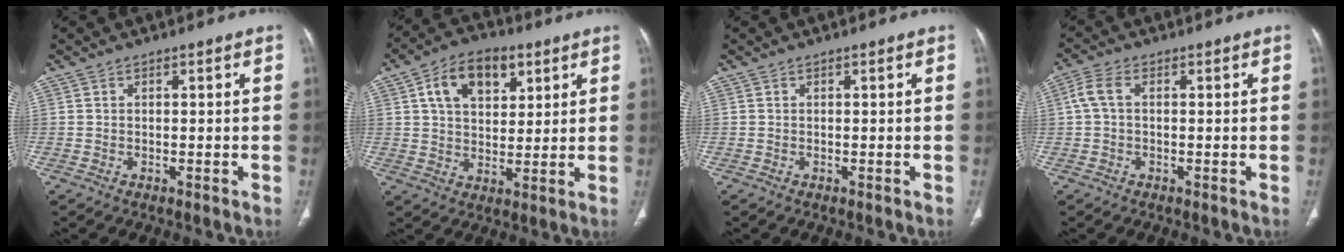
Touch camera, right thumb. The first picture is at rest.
{"total": 12.1, "force": [5.0, 7.7, 7.9], "torque": [-0.100, -0.006, 0.081]}
{"total": 0.0}
{"total": 3.7, "force": [0.3, 2.0, 3.0], "torque": [-0.076, 0.010, 0.003]}